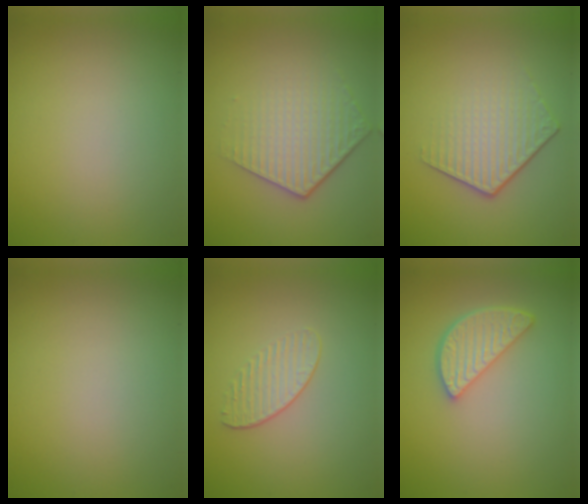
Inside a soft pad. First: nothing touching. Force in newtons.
{"total": 4.4, "press": 3.2, "slide": 3.0}
{"total": 4.0, "press": 2.8, "slide": 2.9}
{"total": 0.0}
{"total": 1.6, "press": 1.1, "slide": 1.2}
{"total": 3.7, "press": 3.2, "slide": 1.9}